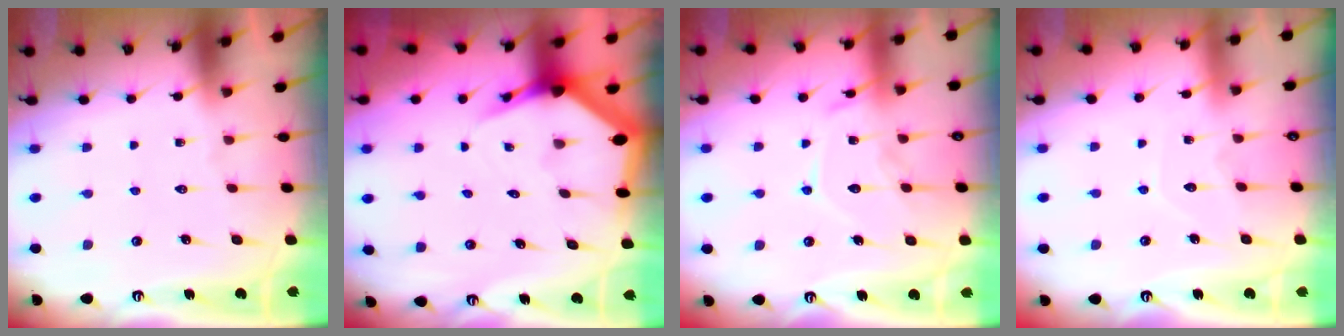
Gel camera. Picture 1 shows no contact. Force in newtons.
{"total": 5.0, "press": 4.9, "slide": 0.8}
{"total": 12.7, "press": 12.7, "slide": 1.0}
{"total": 4.2, "press": 4.2, "slide": 0.3}